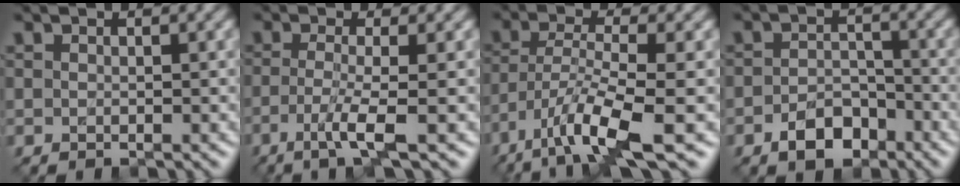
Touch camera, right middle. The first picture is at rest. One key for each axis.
{"total": 4.1, "fx": -1.7, "fy": 0.7, "fz": 3.7, "tx": -0.070, "ty": -0.006, "tz": -0.041}
{"total": 7.7, "fx": -4.5, "fy": 1.8, "fz": 5.9, "tx": -0.113, "ty": -0.005, "tz": -0.087}
{"total": 3.5, "fx": -2.1, "fy": 2.0, "fz": 1.8, "tx": -0.026, "ty": 0.005, "tz": -0.040}